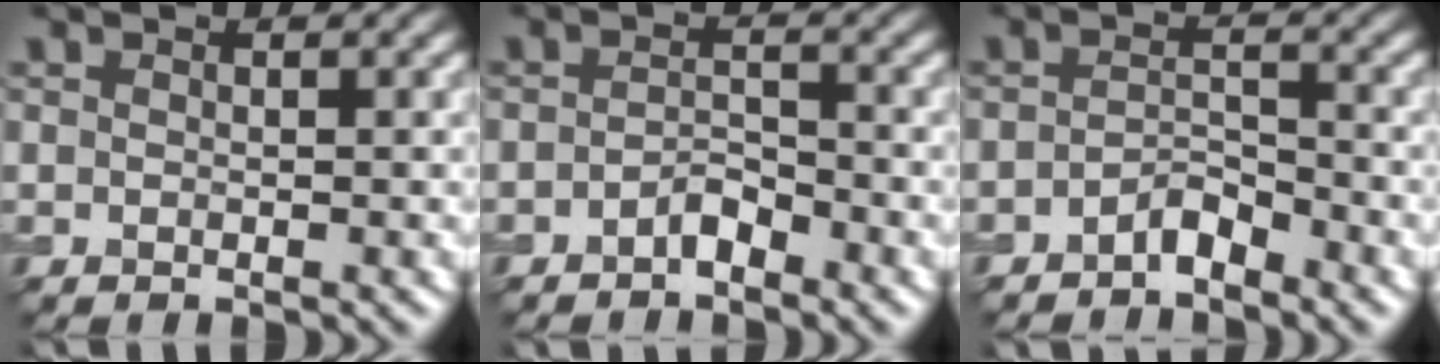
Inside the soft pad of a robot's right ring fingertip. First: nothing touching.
{"total": 1.6, "force": [-1.2, 0.6, 0.9], "torque": [-0.016, 0.007, -0.025]}
{"total": 2.0, "force": [-1.7, 0.6, 0.9], "torque": [-0.017, 0.009, -0.034]}